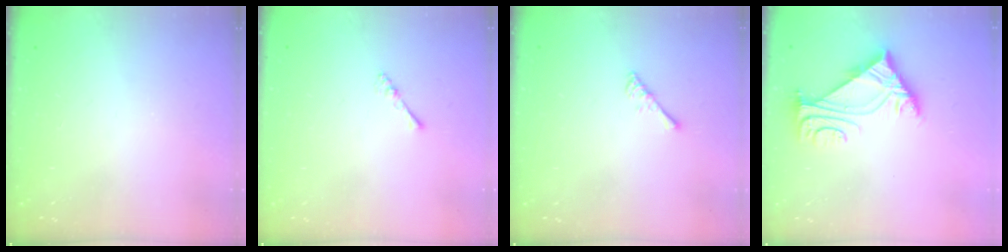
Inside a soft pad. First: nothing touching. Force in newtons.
{"total": 2.2, "press": 2.2, "slide": 0.4}
{"total": 2.5, "press": 2.5, "slide": 0.4}
{"total": 5.9, "press": 5.8, "slide": 1.1}